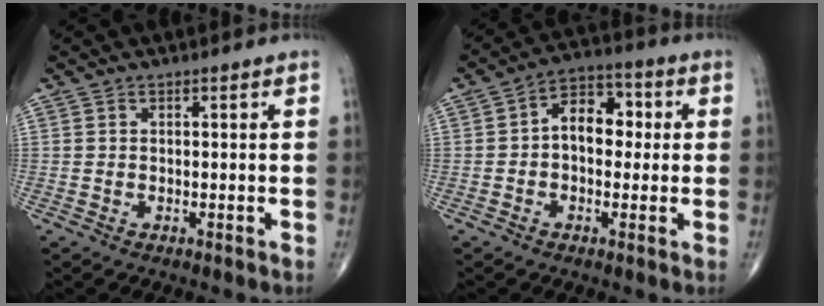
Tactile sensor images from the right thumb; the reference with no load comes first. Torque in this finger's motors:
{"motor_torque": [-0.30, 0.64, 0.30, 0.08, 0.19]}